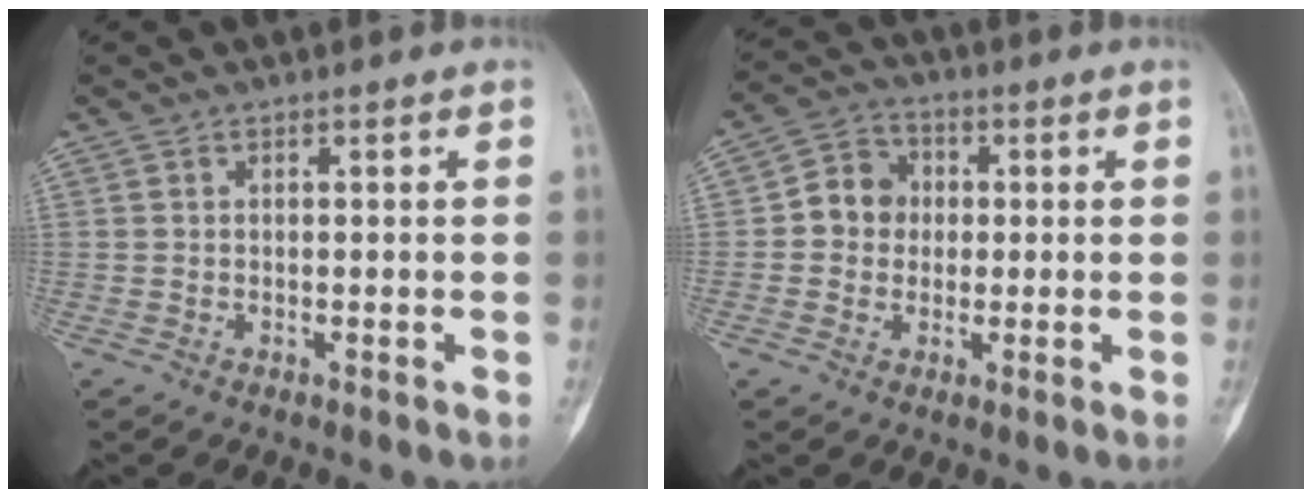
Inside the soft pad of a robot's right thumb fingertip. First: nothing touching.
{"total": 6.9, "force": [0.1, 6.3, 2.9], "torque": [-0.019, 0.015, -0.011]}